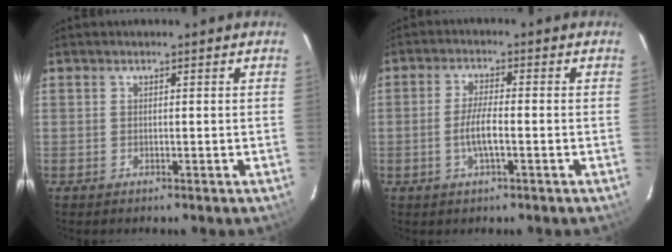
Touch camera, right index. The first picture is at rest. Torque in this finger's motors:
{"motor_torque": [1.15, -0.36, 0.59, 0.14]}